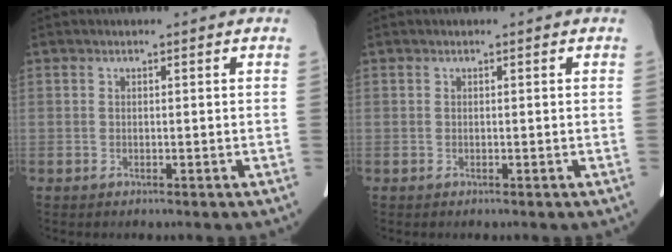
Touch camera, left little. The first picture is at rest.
{"total": 0.0}